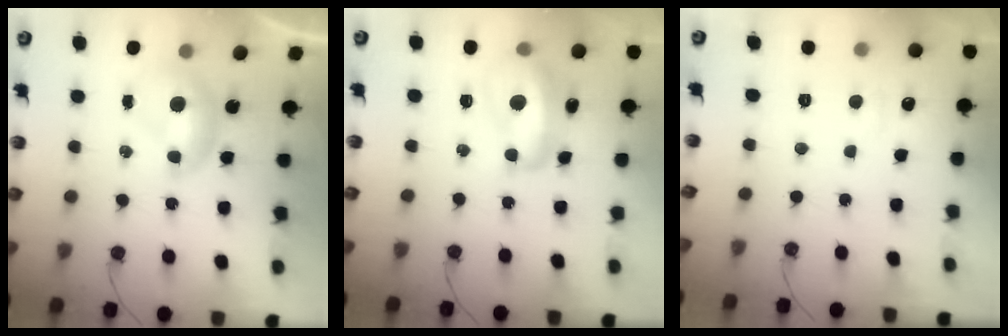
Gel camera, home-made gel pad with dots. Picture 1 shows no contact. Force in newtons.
{"total": 7.6, "press": 7.6, "slide": 0.9}
{"total": 1.2, "press": 1.0, "slide": 0.7}